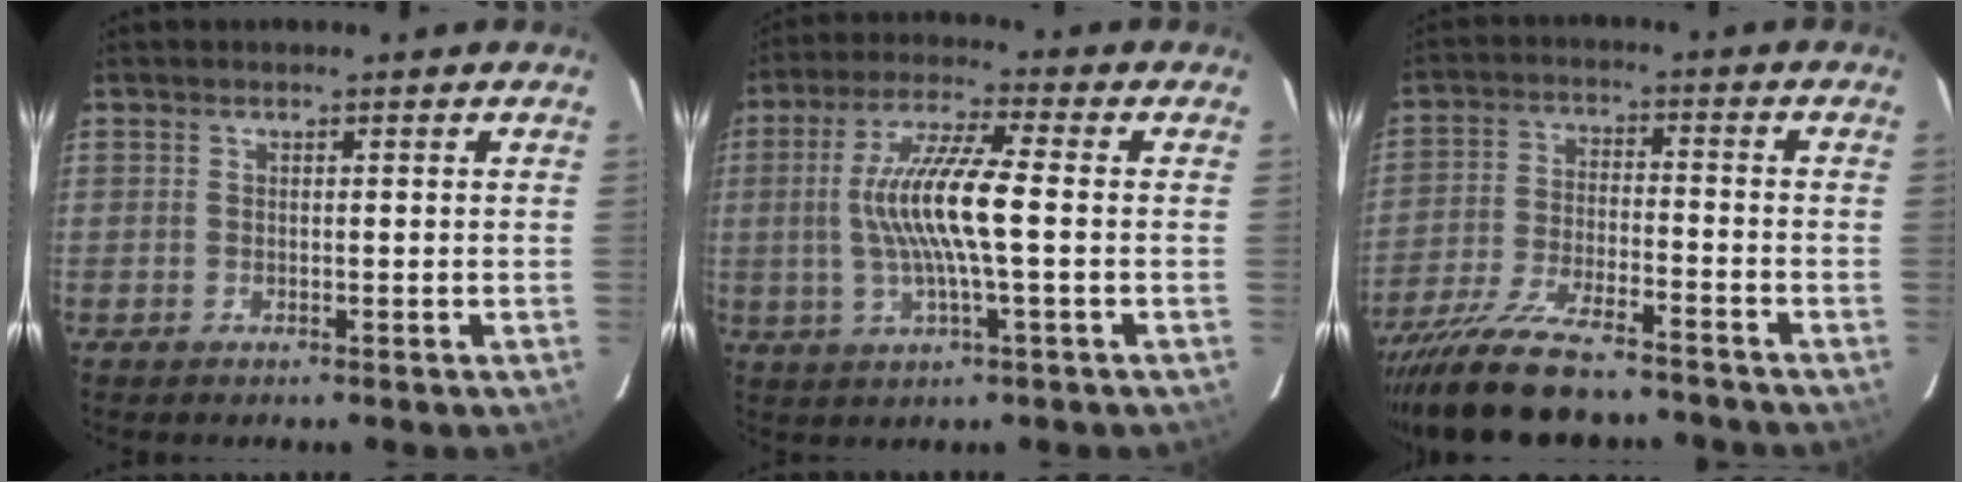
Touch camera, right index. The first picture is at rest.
{"total": 11.7, "force": [-0.5, 1.0, 11.7], "torque": [-0.224, 0.003, -0.010]}
{"total": 17.4, "force": [-14.7, 4.0, 8.3], "torque": [-0.174, -0.039, -0.244]}